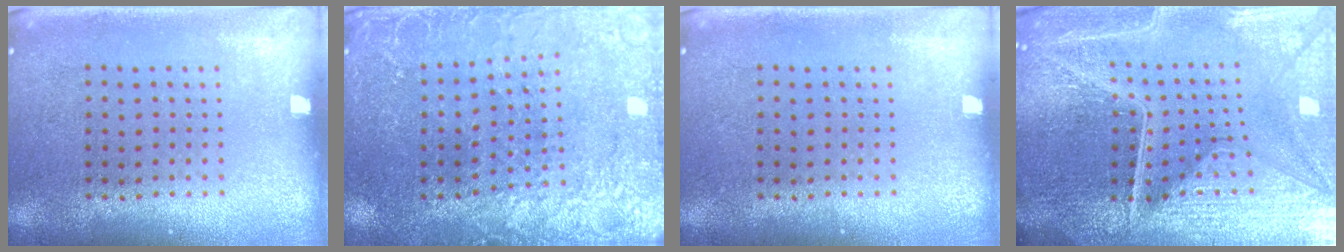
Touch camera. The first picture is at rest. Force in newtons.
{"total": 2.7, "press": 2.7, "slide": 0.5}
{"total": 0.0}
{"total": 6.7, "press": 5.9, "slide": 3.1}